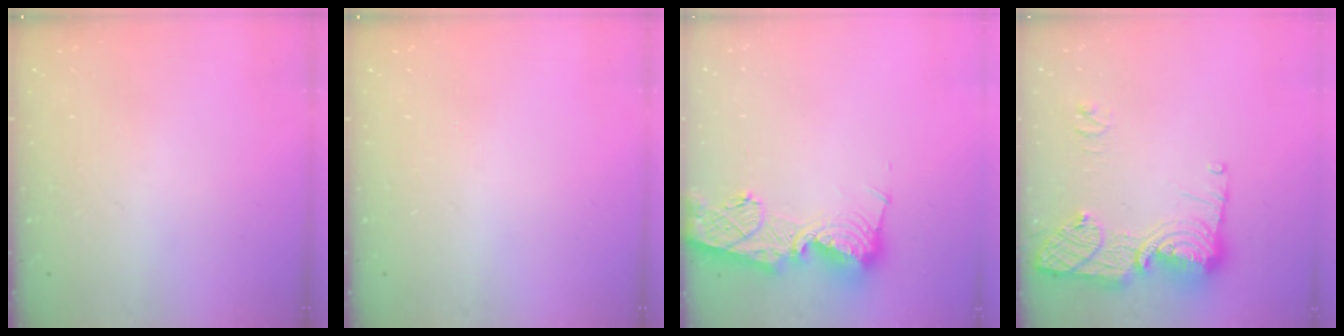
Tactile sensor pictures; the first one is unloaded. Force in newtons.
{"total": 0.0}
{"total": 16.1, "press": 16.0, "slide": 1.6}
{"total": 15.6, "press": 15.6, "slide": 1.3}